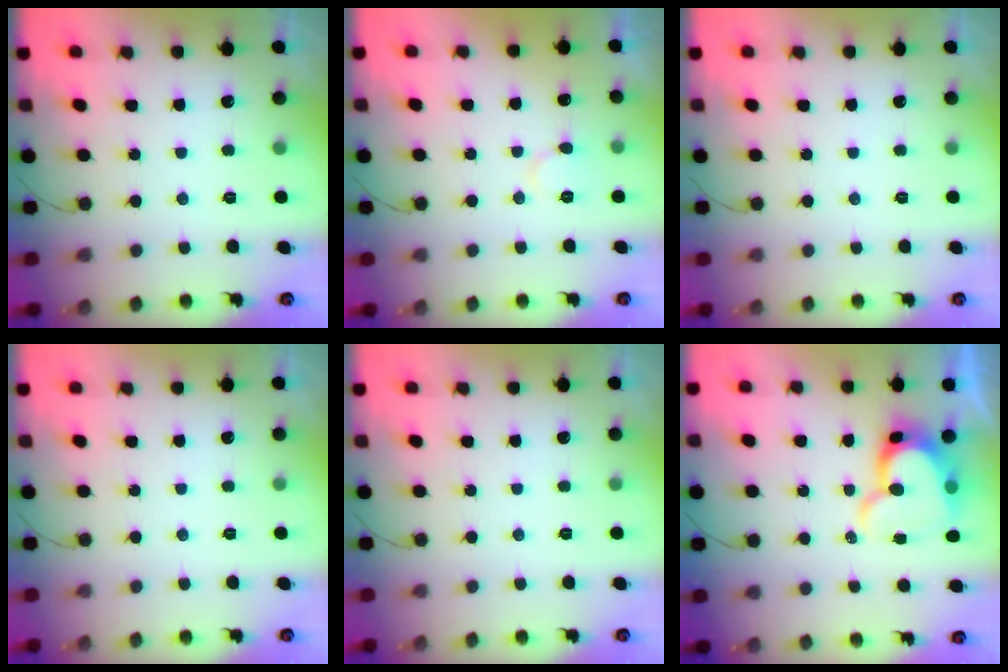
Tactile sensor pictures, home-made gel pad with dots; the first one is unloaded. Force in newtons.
{"total": 6.4, "press": 6.4, "slide": 0.2}
{"total": 0.0}
{"total": 0.0}
{"total": 0.0}
{"total": 13.2, "press": 13.1, "slide": 1.3}